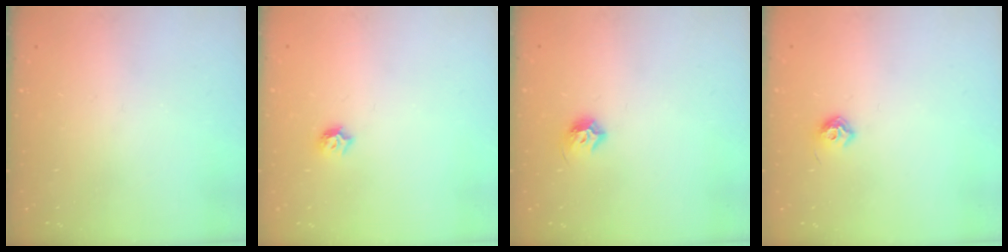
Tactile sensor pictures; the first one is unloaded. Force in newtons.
{"total": 4.7, "press": 4.7, "slide": 0.7}
{"total": 7.4, "press": 7.3, "slide": 1.2}
{"total": 6.4, "press": 6.3, "slide": 1.1}